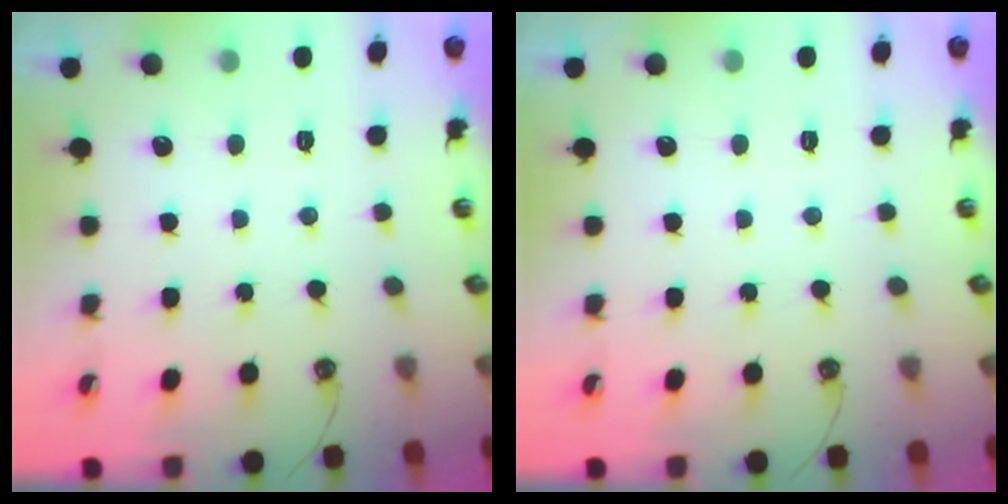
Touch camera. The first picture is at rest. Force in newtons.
{"total": 0.0}